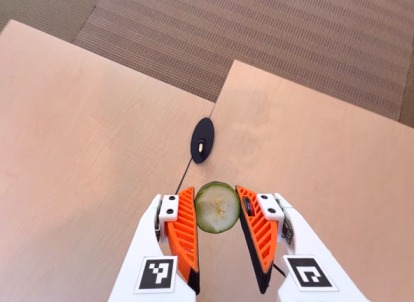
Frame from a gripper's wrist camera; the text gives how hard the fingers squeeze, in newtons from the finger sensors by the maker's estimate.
{"total": 10.9, "left": 10.9, "right": 10.9}